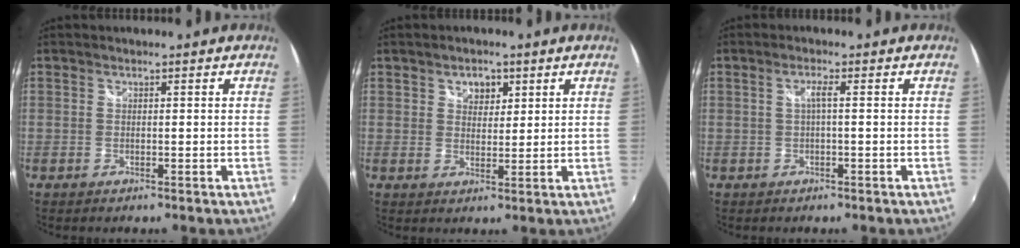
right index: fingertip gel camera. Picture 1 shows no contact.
{"total": 3.6, "force": [1.8, 2.6, 1.7], "torque": [-0.018, 0.008, 0.030]}
{"total": 1.6, "force": [-0.1, -0.1, 1.6], "torque": [-0.028, 0.003, -0.004]}